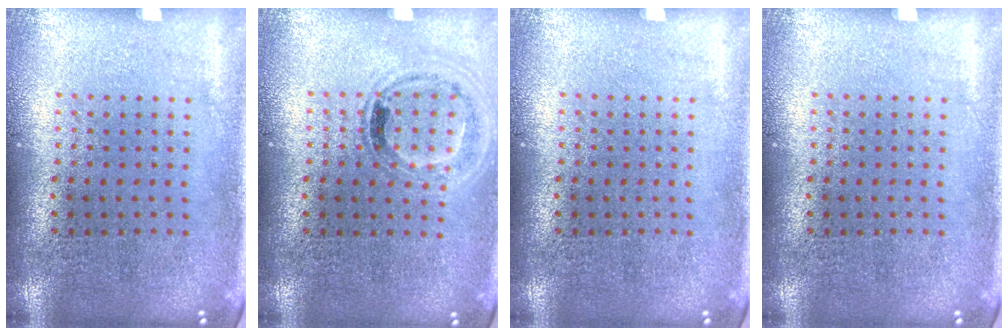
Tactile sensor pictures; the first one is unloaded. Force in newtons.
{"total": 1.0, "press": 1.0, "slide": 0.3}
{"total": 0.0}
{"total": 0.0}